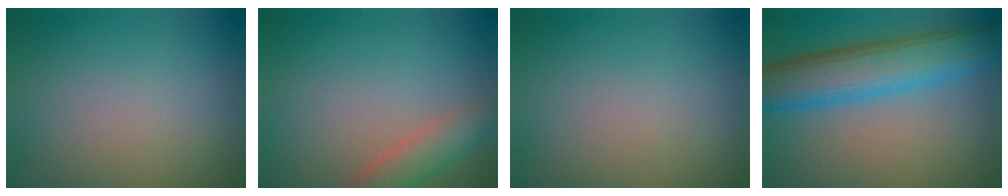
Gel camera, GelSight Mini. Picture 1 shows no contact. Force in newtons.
{"total": 3.8, "press": 3.8, "slide": 0.3}
{"total": 0.0}
{"total": 7.8, "press": 7.8, "slide": 0.1}